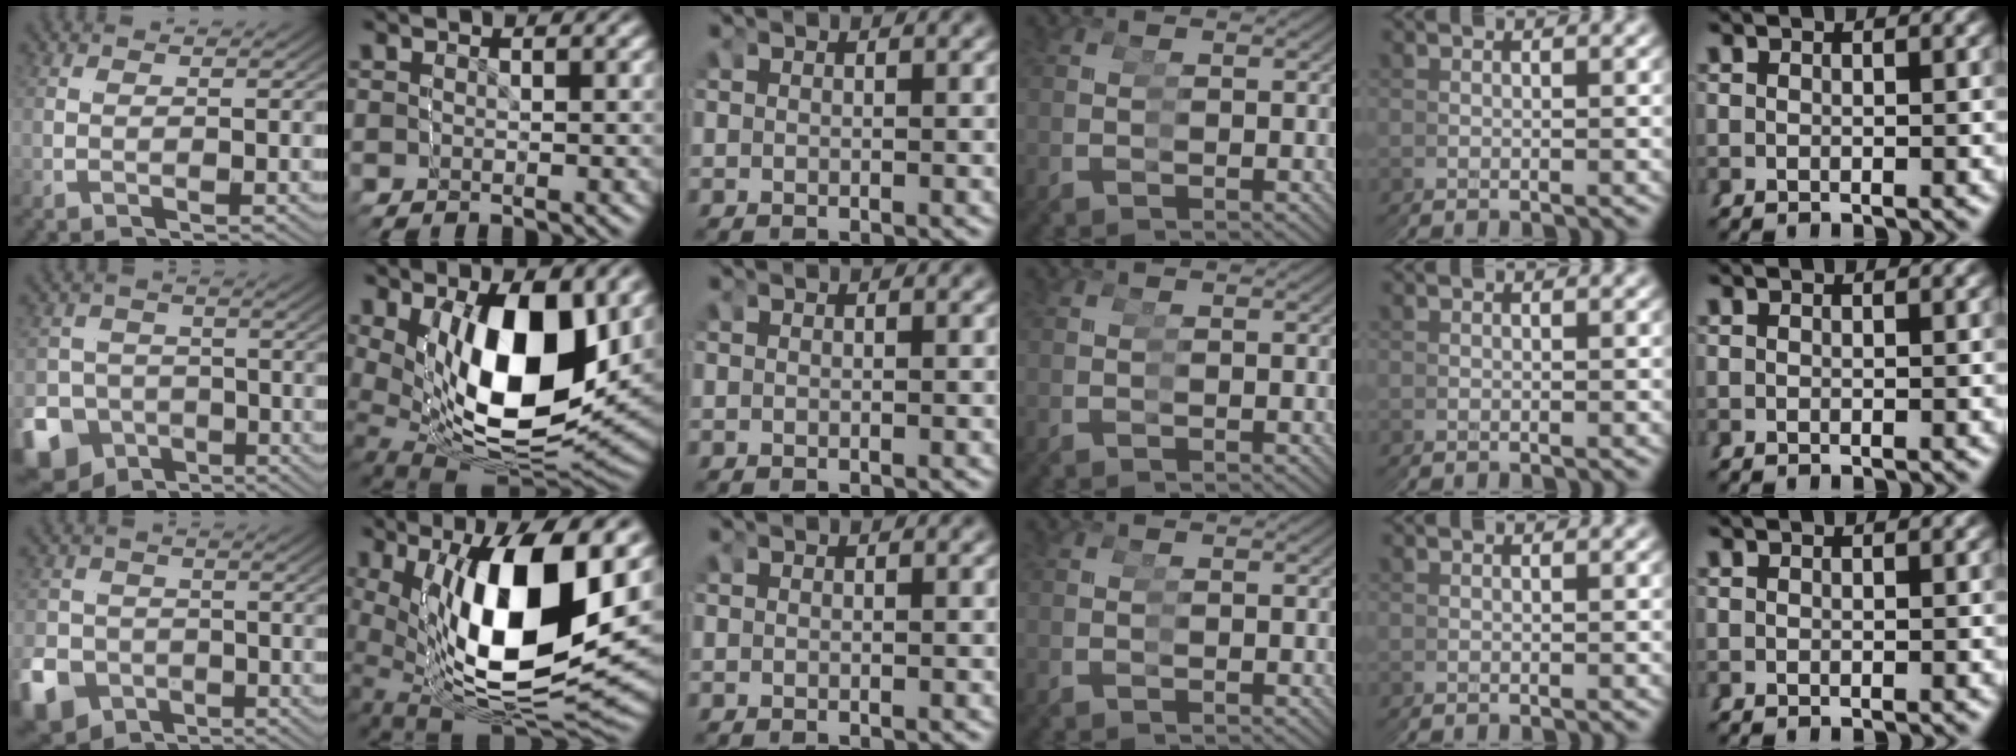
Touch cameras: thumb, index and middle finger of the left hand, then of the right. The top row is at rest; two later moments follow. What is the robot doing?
{"motion": "grasp_and_lifting", "object": "markers"}